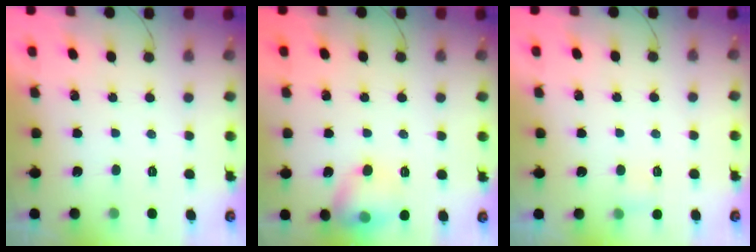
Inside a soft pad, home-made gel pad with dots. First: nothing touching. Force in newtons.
{"total": 10.4, "press": 10.3, "slide": 1.4}
{"total": 2.8, "press": 2.6, "slide": 1.1}